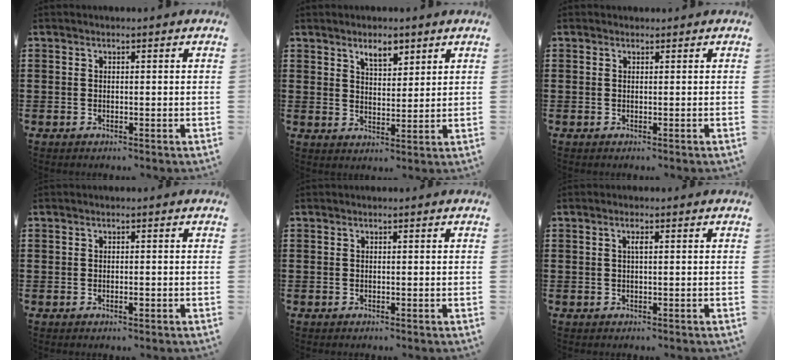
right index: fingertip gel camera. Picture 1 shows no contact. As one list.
[{"total": 4.1, "force": [3.0, 1.7, 2.1], "torque": [-0.033, 0.001, 0.051]}, {"total": 0.0}, {"total": 0.9, "force": [-0.4, 0.3, 0.8], "torque": [-0.015, -0.004, -0.006]}, {"total": 0.0}, {"total": 1.2, "force": [0.3, 0.2, 1.2], "torque": [-0.023, 0.003, 0.004]}]